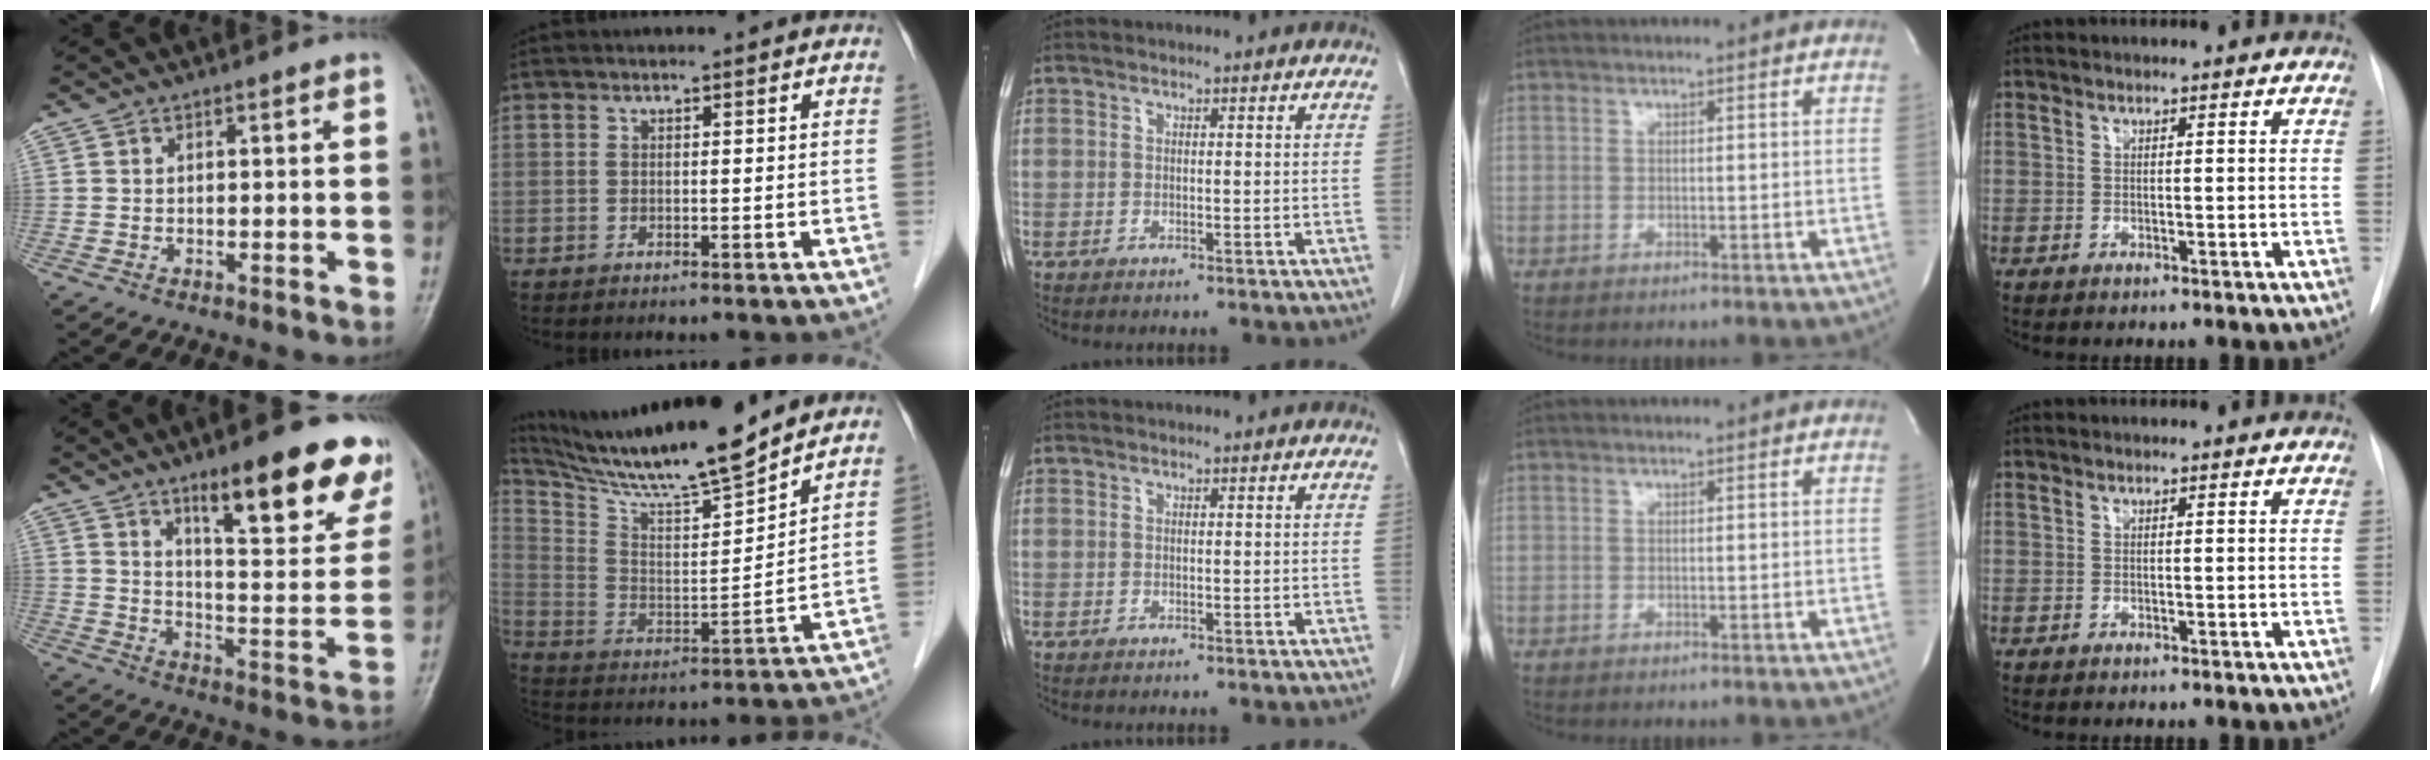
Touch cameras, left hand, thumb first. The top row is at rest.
{"thumb": {"total": 20.3, "force": [12.6, 5.7, 14.9], "torque": [-0.155, -0.064, 0.182]}, "index": {"total": 17.3, "force": [15.6, -0.3, 7.6], "torque": [-0.148, -0.008, 0.271]}}